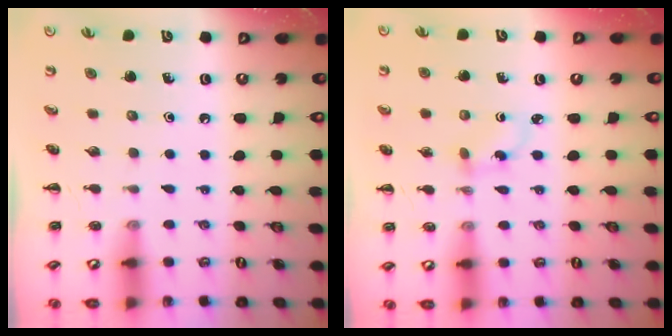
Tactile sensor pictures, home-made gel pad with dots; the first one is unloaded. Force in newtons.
{"total": 2.1, "press": 1.9, "slide": 0.9}